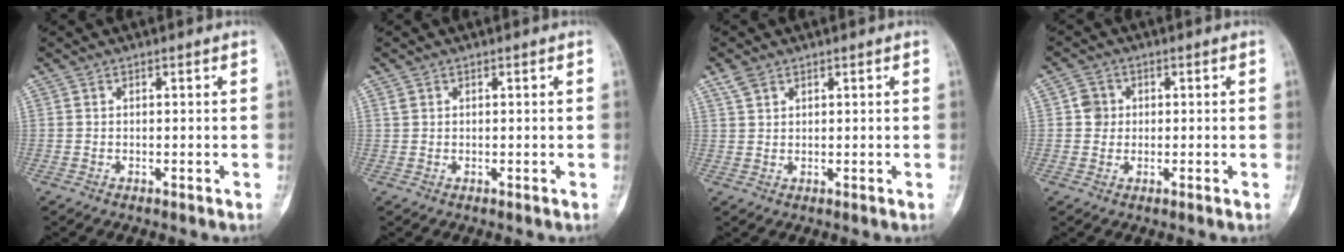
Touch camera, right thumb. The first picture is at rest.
{"total": 0.8, "force": [0.4, 0.6, 0.3], "torque": [-0.001, 0.003, 0.009]}
{"total": 2.6, "force": [1.8, 1.5, 1.2], "torque": [-0.023, 0.002, 0.039]}
{"total": 2.9, "force": [0.2, 2.8, 0.8], "torque": [0.003, 0.006, -0.002]}